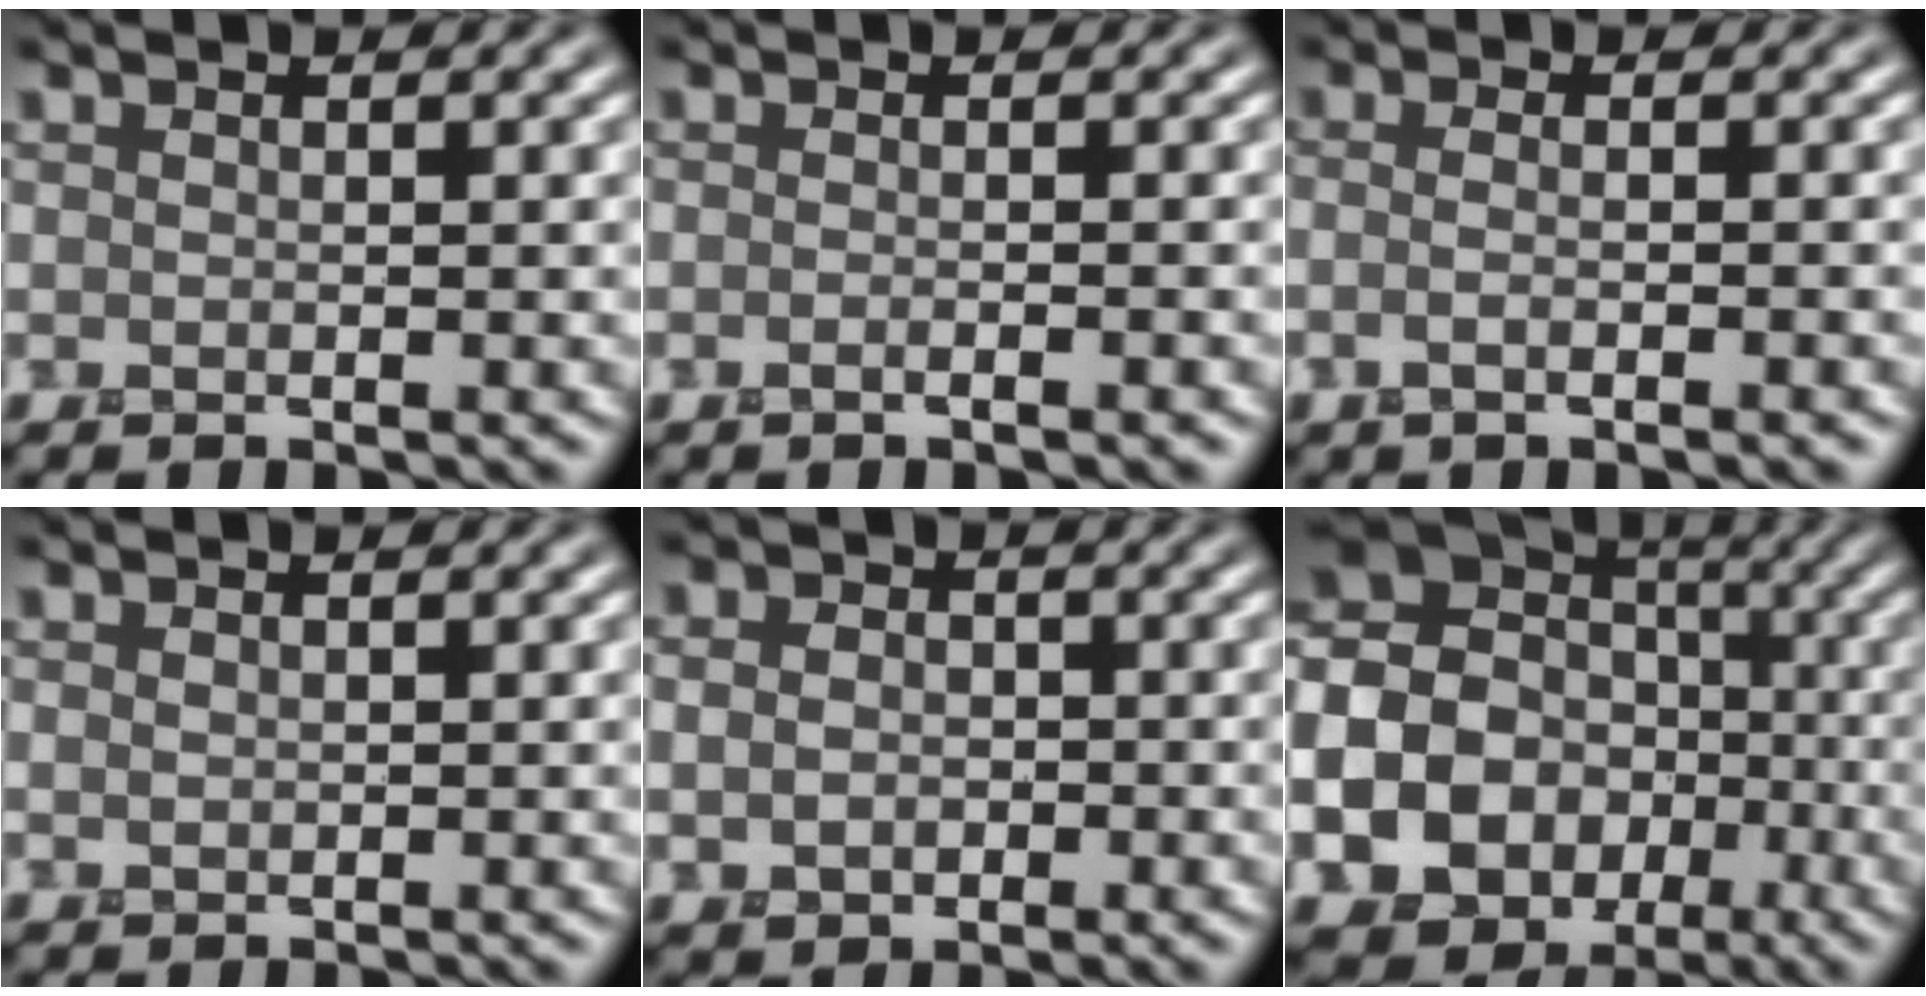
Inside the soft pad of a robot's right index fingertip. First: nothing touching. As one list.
[{"total": 2.2, "force": [-0.5, 1.0, 1.9], "torque": [0.004, -0.003, -0.024]}, {"total": 3.1, "force": [-0.8, 1.2, 2.8], "torque": [-0.029, -0.001, -0.022]}, {"total": 0.7, "force": [0.2, 0.5, 0.4], "torque": [-0.011, 0.001, 0.005]}, {"total": 3.6, "force": [-0.1, 3.1, 1.9], "torque": [-0.028, 0.005, -0.019]}, {"total": 25.5, "force": [-8.0, 22.9, 7.7], "torque": [-0.190, -0.043, -0.172]}]